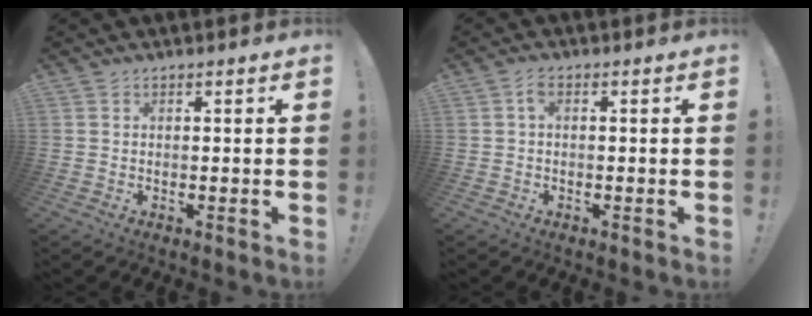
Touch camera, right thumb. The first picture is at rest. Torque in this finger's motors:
{"motor_torque": [0.42, 0.46, 0.20, 0.16, -0.02]}